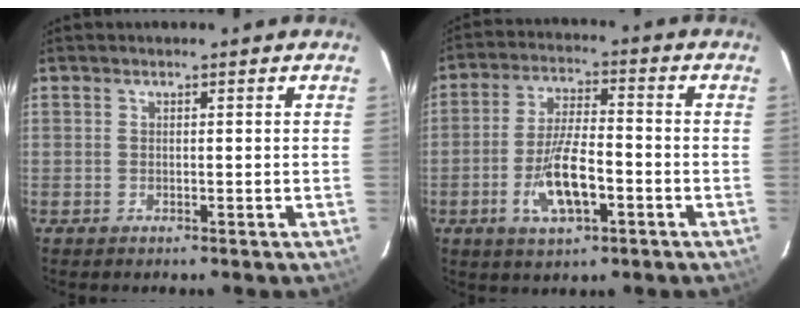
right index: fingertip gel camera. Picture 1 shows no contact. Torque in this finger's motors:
{"motor_torque": [0.27, -0.10, 0.29, 0.13]}